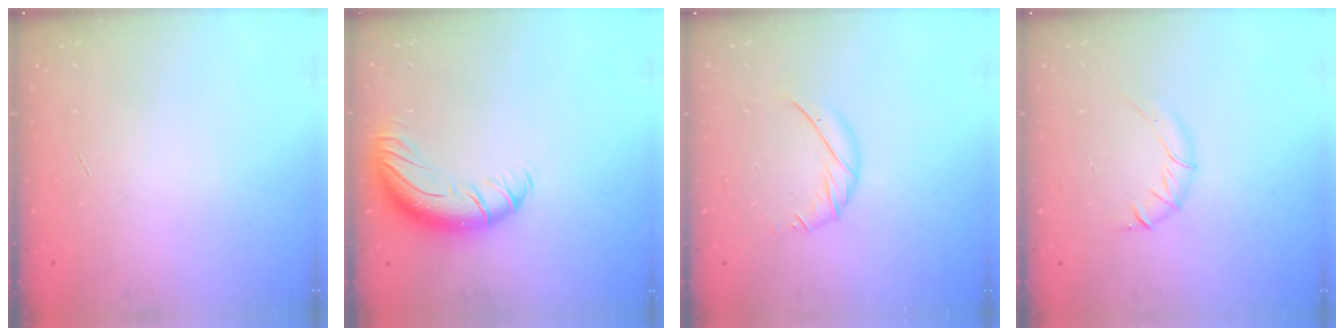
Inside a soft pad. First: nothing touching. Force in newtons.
{"total": 11.7, "press": 11.4, "slide": 2.4}
{"total": 6.8, "press": 6.8, "slide": 0.4}
{"total": 5.6, "press": 5.4, "slide": 1.6}